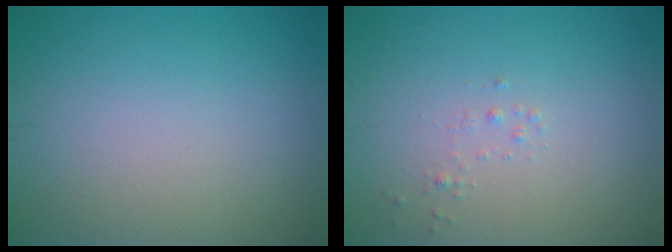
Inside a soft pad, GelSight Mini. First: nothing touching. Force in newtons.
{"total": 0.6, "press": 0.6, "slide": 0.0}